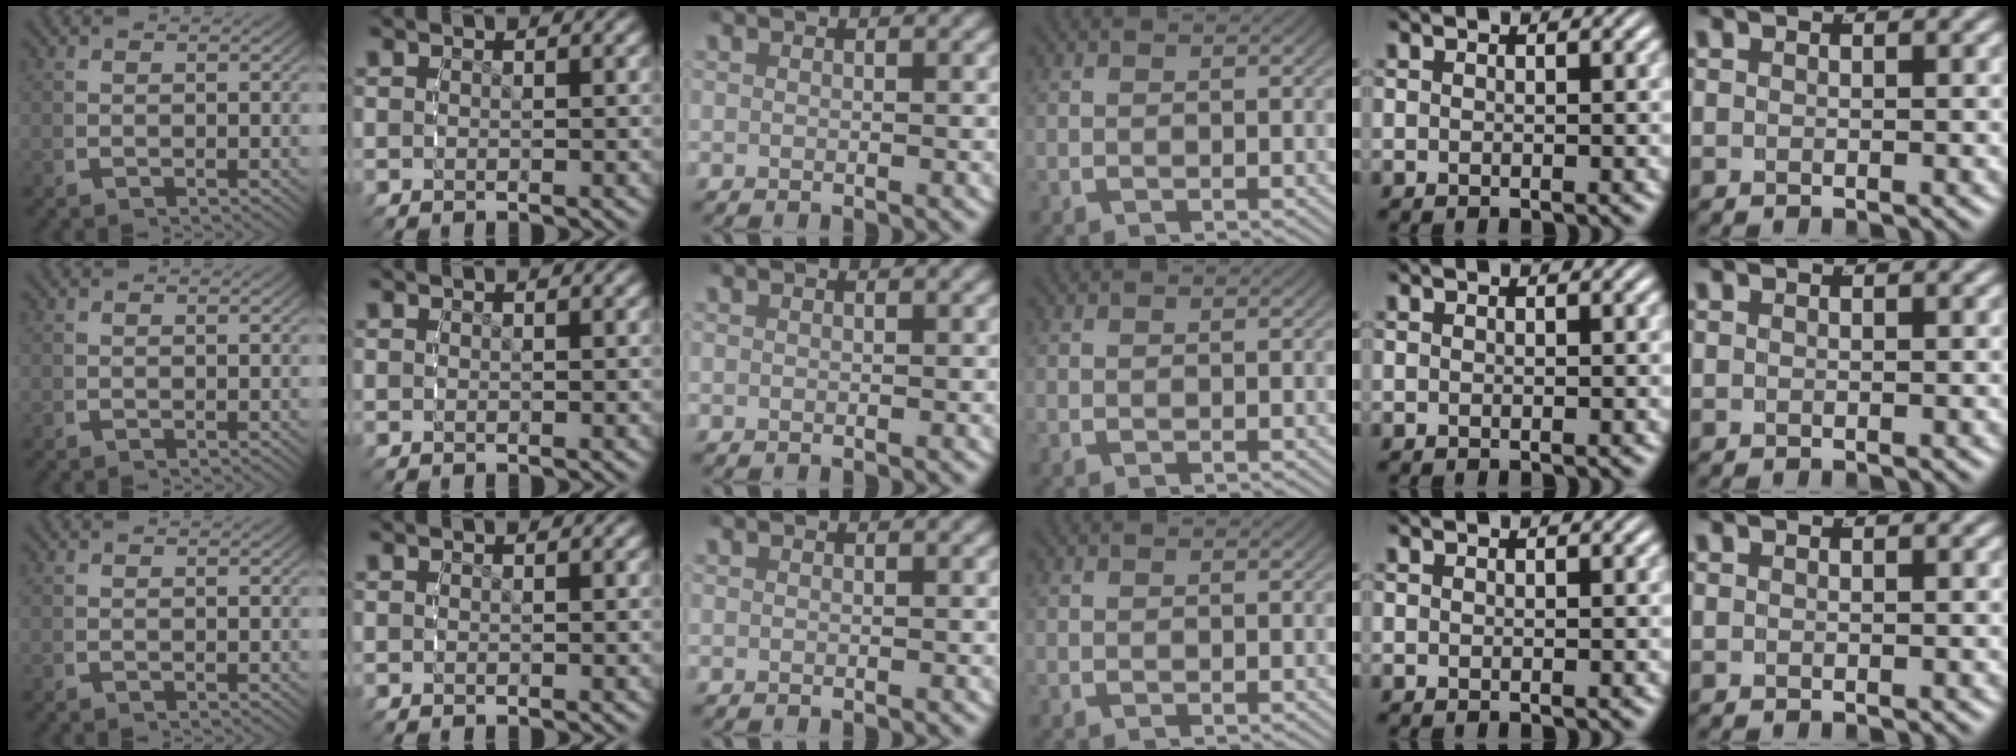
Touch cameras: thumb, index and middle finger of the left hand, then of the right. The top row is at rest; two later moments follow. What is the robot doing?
{"motion": "reach", "object": "hoodie"}